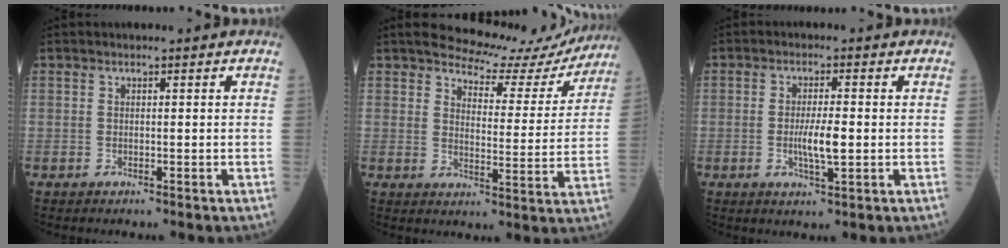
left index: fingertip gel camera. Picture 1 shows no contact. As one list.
[{"total": 13.3, "force": [12.6, 3.6, 2.2], "torque": [-0.015, -0.026, 0.142]}, {"total": 4.3, "force": [-0.5, 0.6, 4.3], "torque": [-0.083, -0.005, -0.008]}]